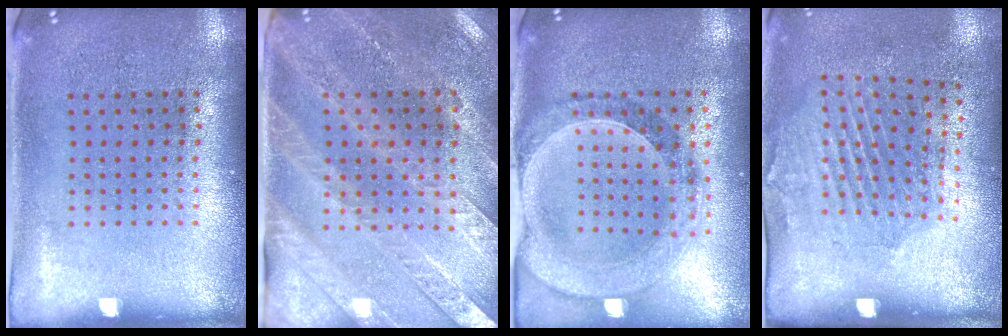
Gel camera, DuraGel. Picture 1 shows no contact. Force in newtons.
{"total": 2.9, "press": 2.7, "slide": 1.2}
{"total": 1.4, "press": 1.4, "slide": 0.2}
{"total": 2.0, "press": 1.2, "slide": 1.6}